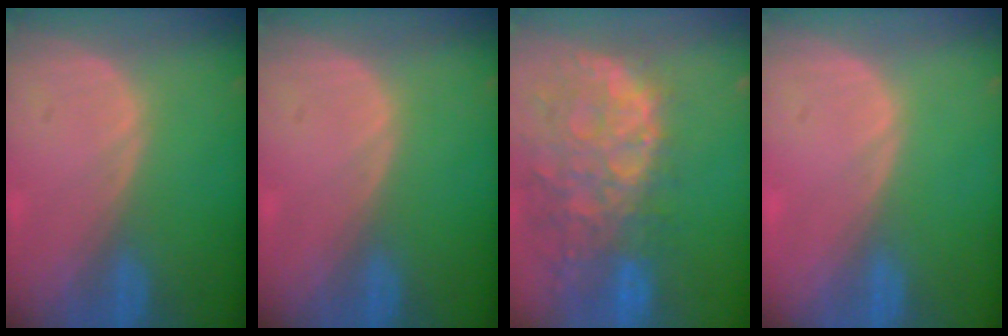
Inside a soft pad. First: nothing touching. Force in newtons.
{"total": 0.0}
{"total": 13.7, "press": 11.0, "slide": 8.1}
{"total": 0.0}